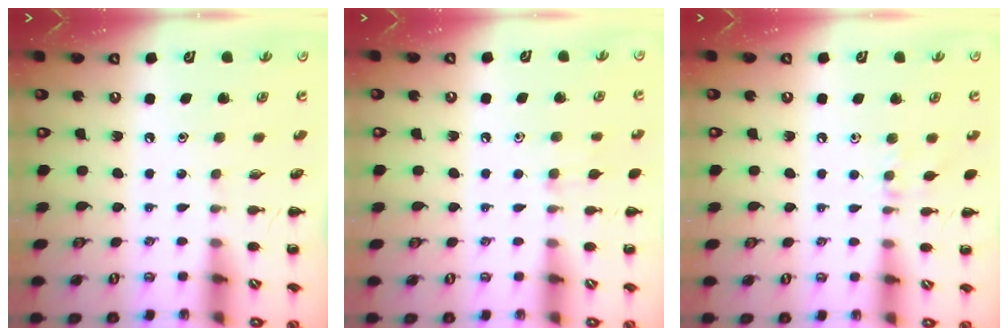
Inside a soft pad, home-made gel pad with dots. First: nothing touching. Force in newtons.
{"total": 5.8, "press": 5.4, "slide": 2.2}
{"total": 6.3, "press": 6.0, "slide": 1.8}